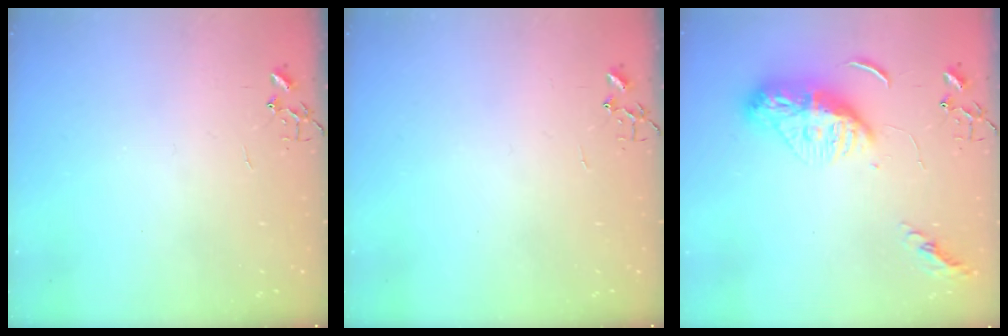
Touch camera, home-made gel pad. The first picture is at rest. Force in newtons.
{"total": 0.0}
{"total": 11.5, "press": 11.4, "slide": 1.2}